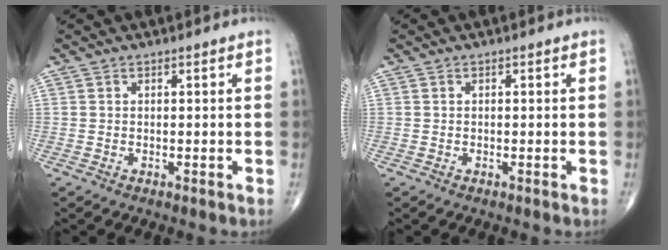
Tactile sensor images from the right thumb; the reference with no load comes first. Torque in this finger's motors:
{"motor_torque": [0.19, -0.45, -0.21, -0.09, 0.04]}